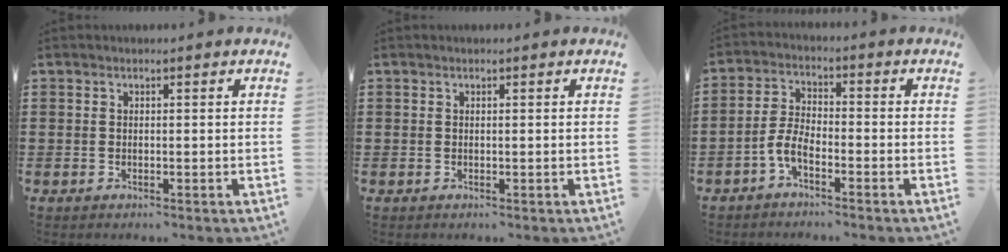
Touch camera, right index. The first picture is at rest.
{"total": 0.0}
{"total": 4.6, "force": [-2.6, 1.6, 3.5], "torque": [-0.089, -0.001, -0.057]}